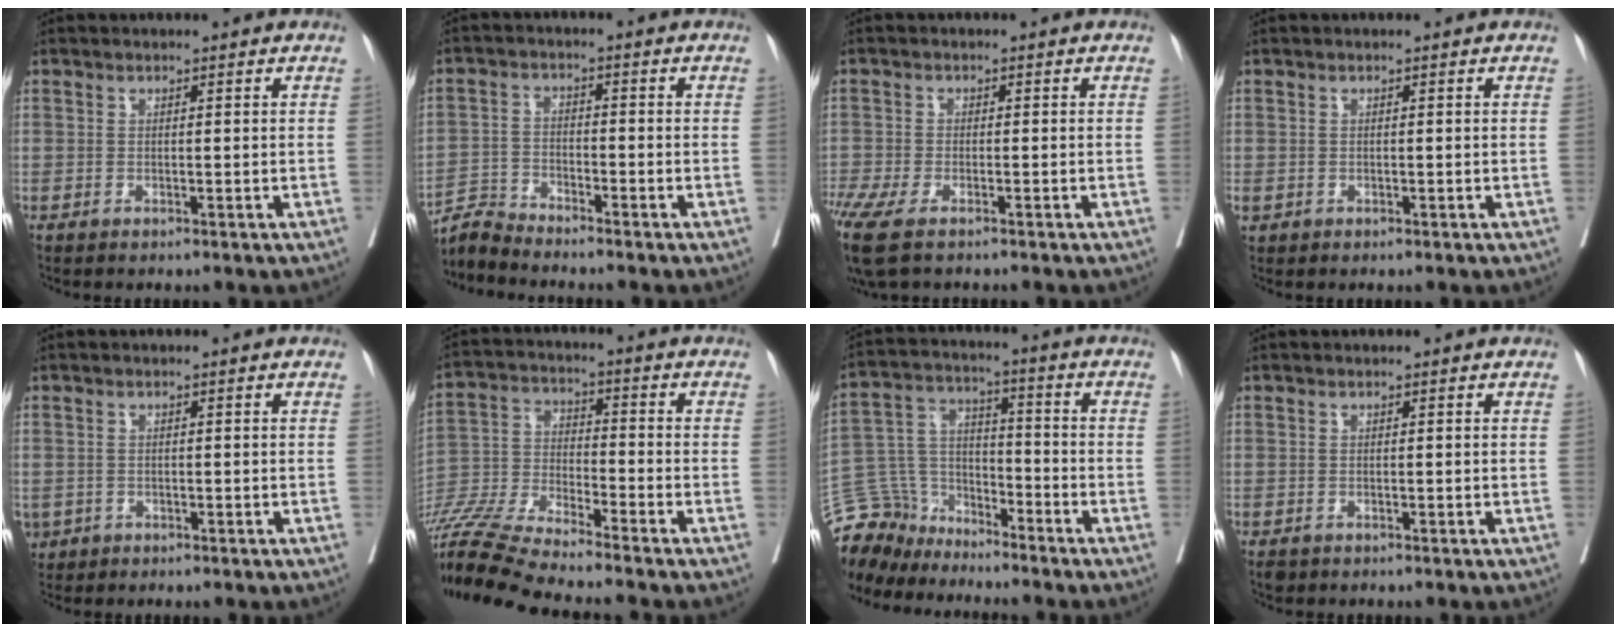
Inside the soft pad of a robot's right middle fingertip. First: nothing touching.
{"total": 4.2, "force": [-4.1, -0.7, -0.7], "torque": [0.012, -0.011, -0.082]}
{"total": 9.6, "force": [-6.9, 2.8, 6.1], "torque": [-0.144, -0.017, -0.120]}
{"total": 0.9, "force": [-0.1, 0.8, 0.3], "torque": [-0.006, 0.003, 0.002]}
{"total": 2.8, "force": [-1.3, 2.4, 0.6], "torque": [-0.009, 0.002, -0.020]}
{"total": 15.3, "force": [-13.9, -1.0, 6.3], "torque": [-0.122, -0.013, -0.260]}
{"total": 10.8, "force": [-10.0, 4.2, -0.1], "torque": [-0.006, 0.038, -0.195]}
{"total": 1.2, "force": [-0.9, 0.8, 0.4], "torque": [-0.010, -0.001, -0.010]}